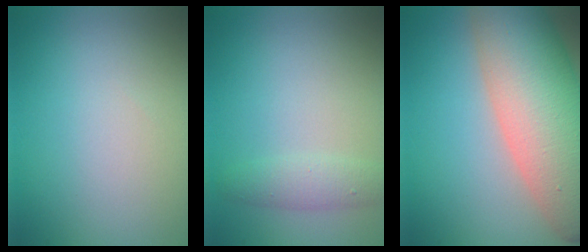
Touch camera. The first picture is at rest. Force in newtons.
{"total": 1.9, "press": 1.9, "slide": 0.1}
{"total": 13.1, "press": 13.0, "slide": 0.7}